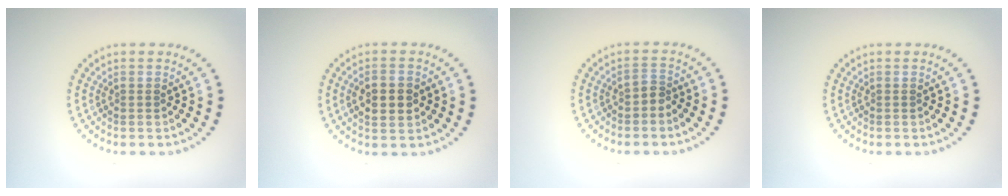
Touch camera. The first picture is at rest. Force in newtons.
{"total": 3.8, "press": 3.8, "slide": 0.2}
{"total": 1.2, "press": 0.9, "slide": 0.8}
{"total": 0.0}